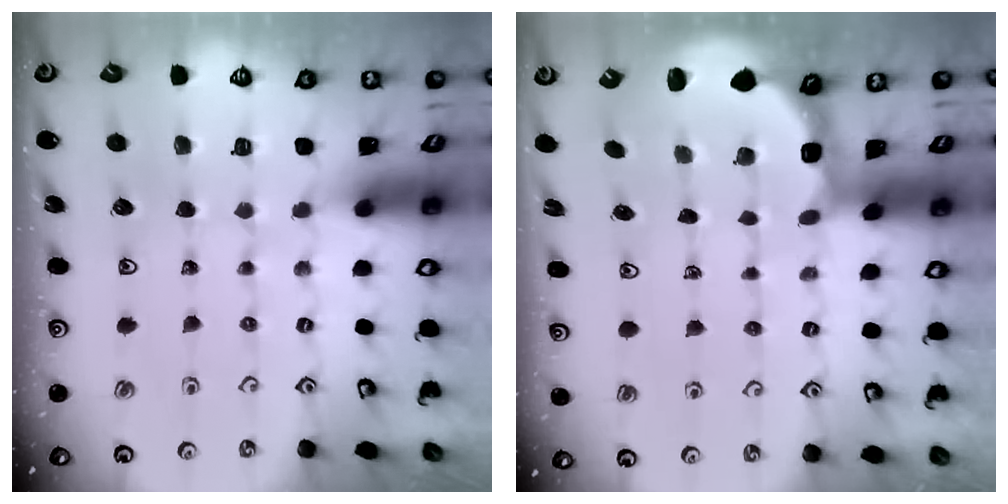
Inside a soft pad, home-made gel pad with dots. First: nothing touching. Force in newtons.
{"total": 2.7, "press": 2.1, "slide": 1.7}